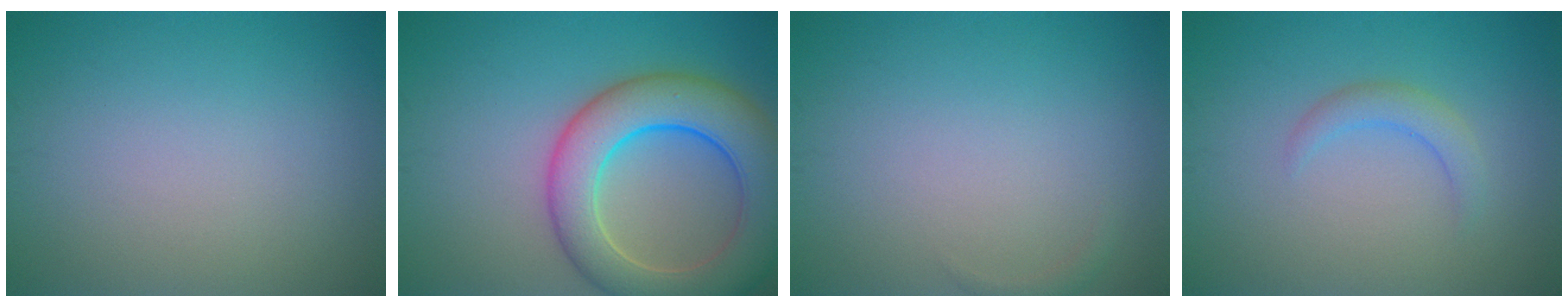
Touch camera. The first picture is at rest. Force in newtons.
{"total": 9.4, "press": 9.4, "slide": 0.5}
{"total": 0.6, "press": 0.6, "slide": 0.1}
{"total": 1.9, "press": 1.9, "slide": 0.3}